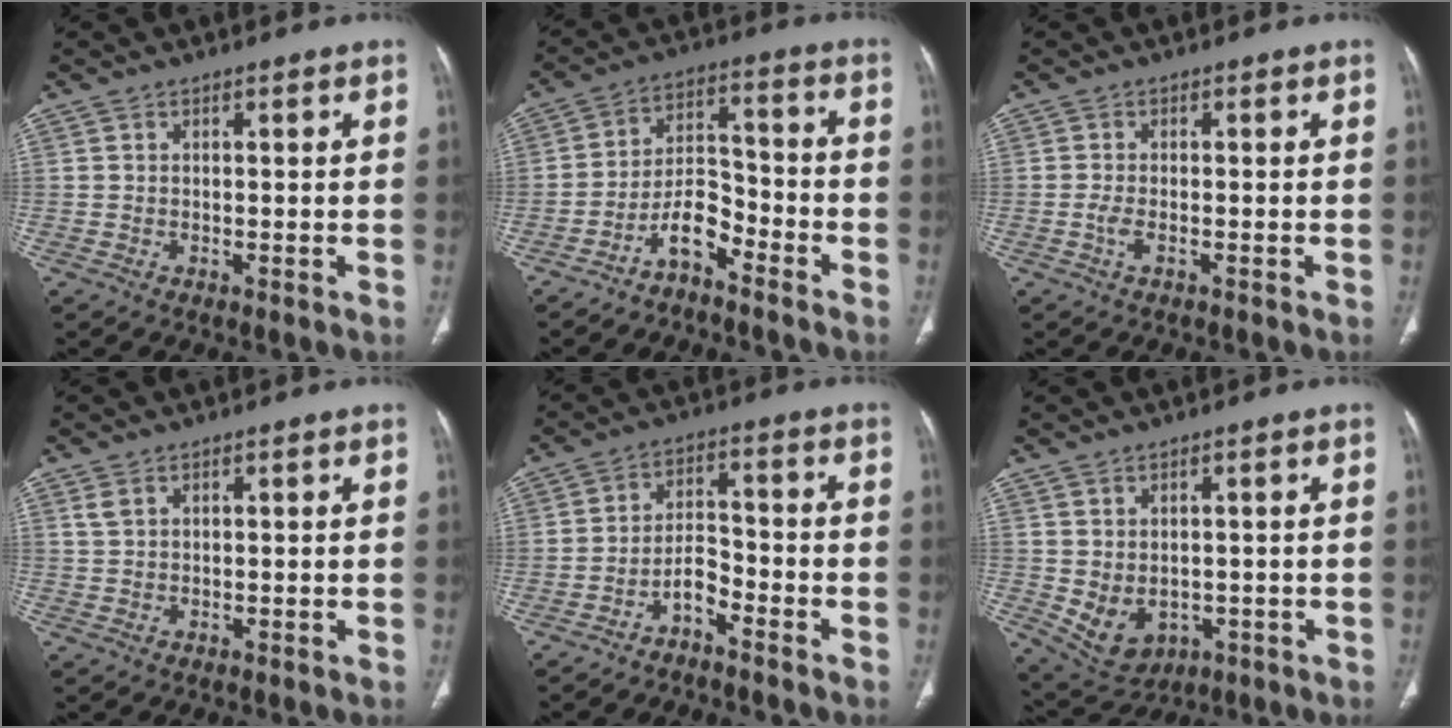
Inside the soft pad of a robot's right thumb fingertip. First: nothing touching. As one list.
[{"total": 7.3, "force": [-5.4, 3.0, 4.0], "torque": [-0.065, 0.062, -0.106]}, {"total": 1.8, "force": [-0.8, 0.6, 1.5], "torque": [-0.039, 0.000, -0.018]}, {"total": 1.5, "force": [0.9, 0.8, 0.9], "torque": [-0.022, 0.005, 0.025]}, {"total": 4.8, "force": [-3.6, 2.0, 2.6], "torque": [-0.041, 0.043, -0.071]}, {"total": 7.6, "force": [-1.2, 5.6, 5.0], "torque": [-0.074, 0.002, 0.003]}]